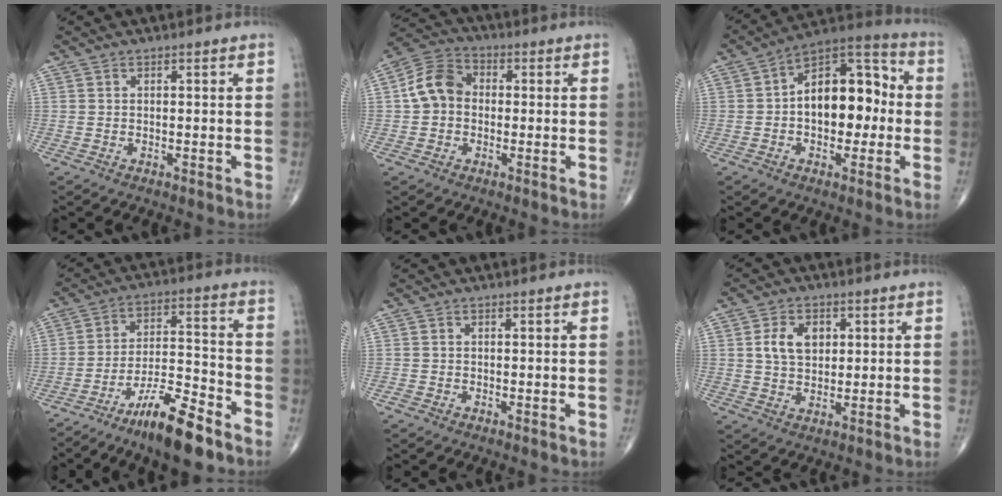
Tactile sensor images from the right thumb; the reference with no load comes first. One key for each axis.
{"total": 8.4, "fx": 0.0, "fy": 6.7, "fz": 5.0, "tx": -0.082, "ty": 0.028, "tz": -0.015}
{"total": 15.7, "fx": -0.4, "fy": 9.5, "fz": 12.5, "tx": -0.148, "ty": 0.041, "tz": -0.018}
{"total": 13.6, "fx": -9.4, "fy": 3.1, "fz": 9.4, "tx": -0.163, "ty": 0.070, "tz": -0.163}
{"total": 0.7, "fx": -0.3, "fy": 0.4, "fz": 0.5, "tx": -0.006, "ty": -0.001, "tz": -0.008}
{"total": 7.0, "fx": 1.7, "fy": 4.8, "fz": 4.8, "tx": -0.070, "ty": -0.004, "tz": 0.029}